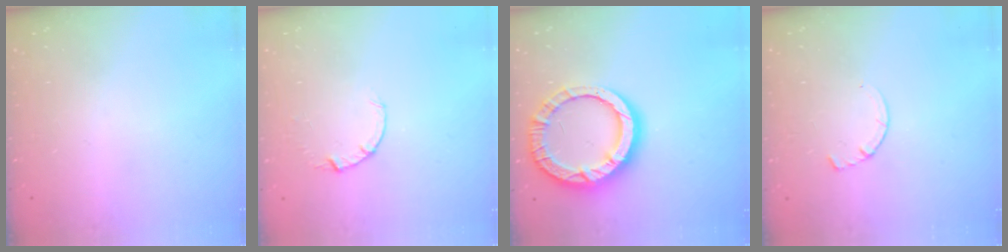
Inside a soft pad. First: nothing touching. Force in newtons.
{"total": 2.6, "press": 2.6, "slide": 0.4}
{"total": 16.4, "press": 16.3, "slide": 1.9}
{"total": 2.9, "press": 2.9, "slide": 0.4}